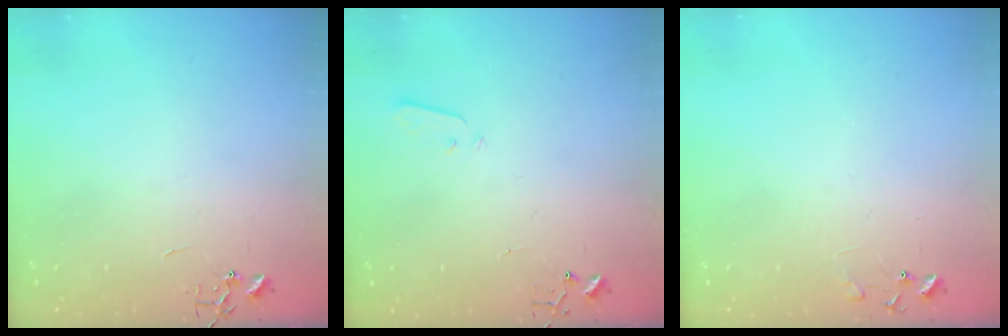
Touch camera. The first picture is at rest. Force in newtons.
{"total": 2.1, "press": 2.0, "slide": 0.4}
{"total": 6.4, "press": 6.4, "slide": 0.4}